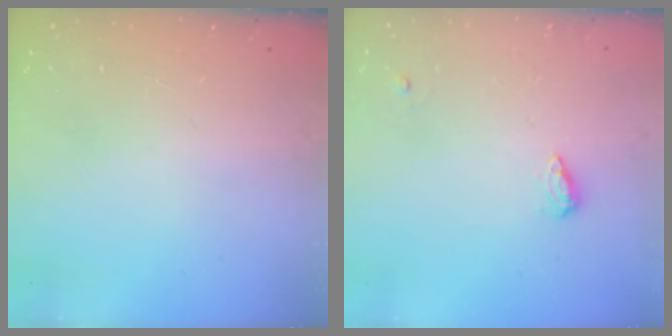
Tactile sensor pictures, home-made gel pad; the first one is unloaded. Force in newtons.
{"total": 5.2, "press": 5.1, "slide": 1.0}